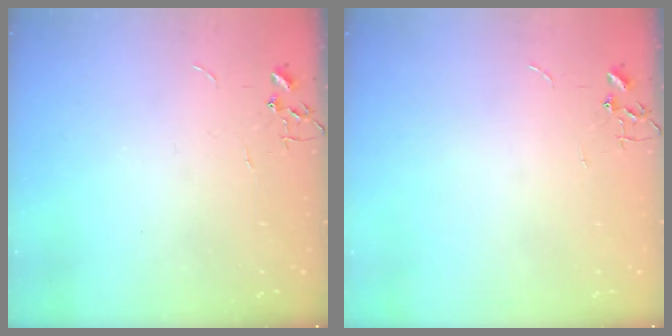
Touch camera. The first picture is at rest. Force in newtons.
{"total": 0.0}